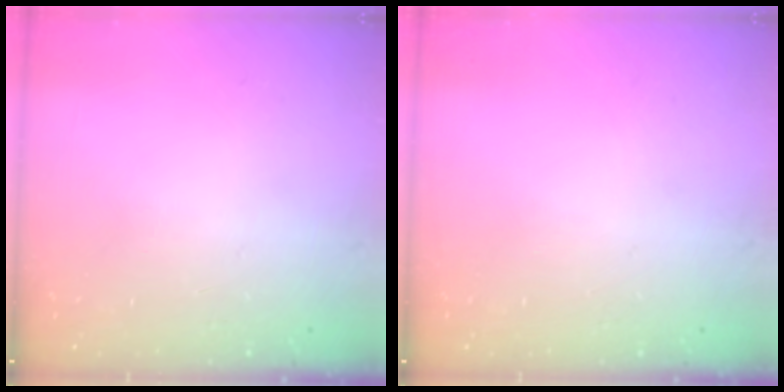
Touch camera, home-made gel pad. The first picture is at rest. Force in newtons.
{"total": 0.0}